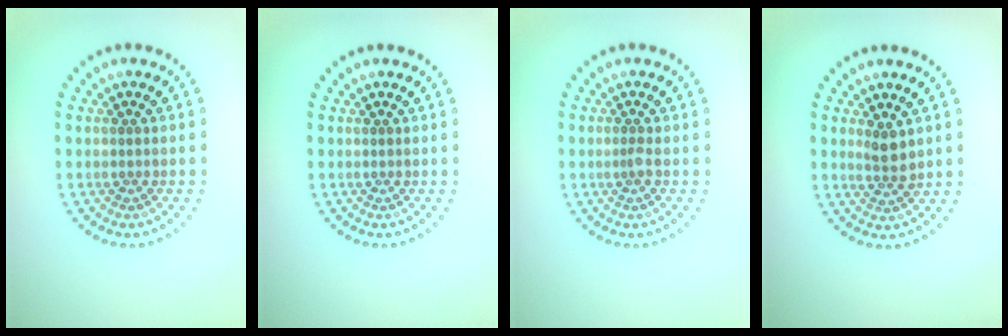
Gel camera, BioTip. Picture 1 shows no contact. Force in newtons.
{"total": 0.0}
{"total": 0.7, "press": 0.5, "slide": 0.5}
{"total": 2.2, "press": 2.0, "slide": 0.8}